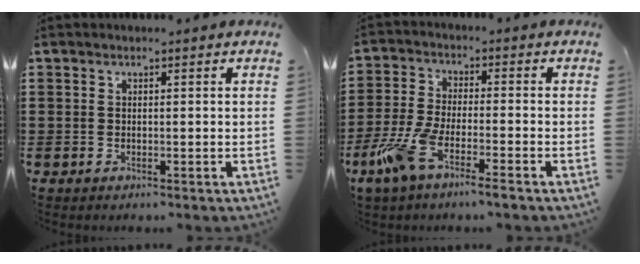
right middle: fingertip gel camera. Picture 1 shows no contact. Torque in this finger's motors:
{"motor_torque": [1.65, -0.48, 0.38, 0.21]}